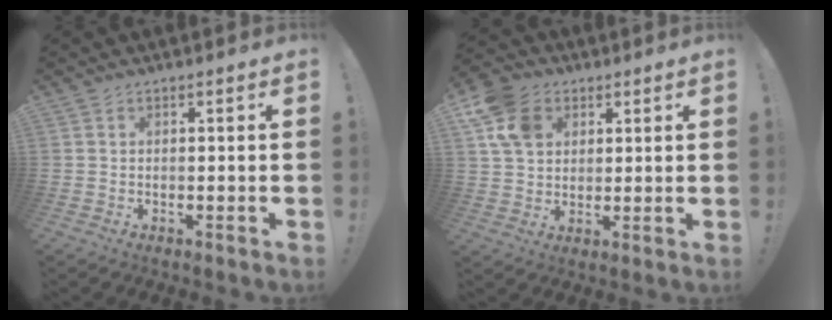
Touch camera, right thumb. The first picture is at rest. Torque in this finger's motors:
{"motor_torque": [0.59, 0.53, 0.07, -0.15, 0.01]}